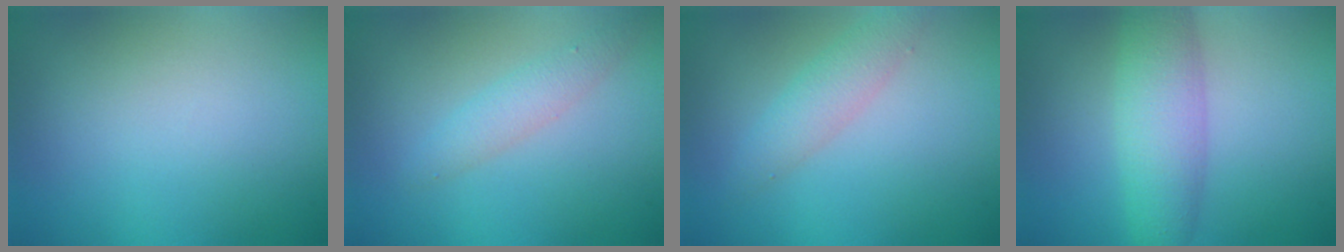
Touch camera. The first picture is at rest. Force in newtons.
{"total": 2.0, "press": 2.0, "slide": 0.0}
{"total": 2.5, "press": 2.5, "slide": 0.1}
{"total": 4.7, "press": 4.7, "slide": 0.1}